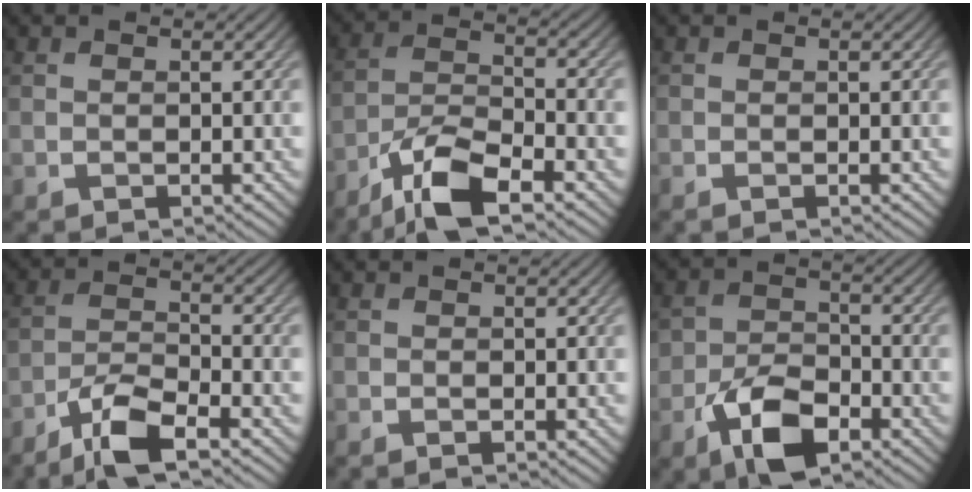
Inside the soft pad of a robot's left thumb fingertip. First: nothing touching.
{"total": 9.6, "force": [-6.5, 2.7, 6.5], "torque": [-0.126, -0.002, -0.130]}
{"total": 0.0}
{"total": 7.2, "force": [-5.0, 1.7, 4.9], "torque": [-0.101, -0.001, -0.100]}
{"total": 0.0}
{"total": 8.0, "force": [-4.2, 4.5, 5.1], "torque": [-0.095, -0.005, -0.085]}